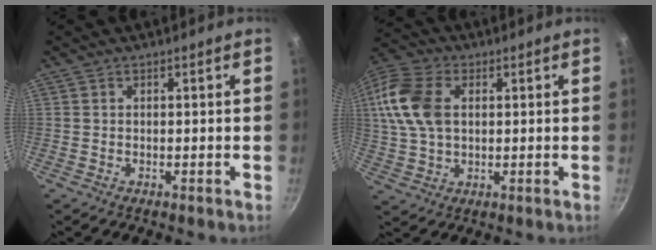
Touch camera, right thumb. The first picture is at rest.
{"total": 14.5, "force": [2.7, 9.7, 10.4], "torque": [-0.208, 0.016, 0.045]}